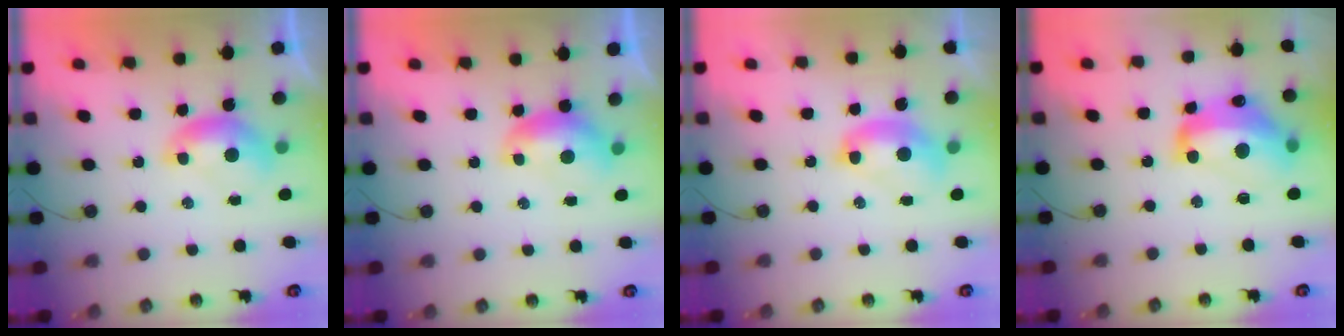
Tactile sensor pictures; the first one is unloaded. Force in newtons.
{"total": 0.7, "press": 0.7, "slide": 0.1}
{"total": 2.7, "press": 2.7, "slide": 0.1}
{"total": 11.8, "press": 11.7, "slide": 1.8}